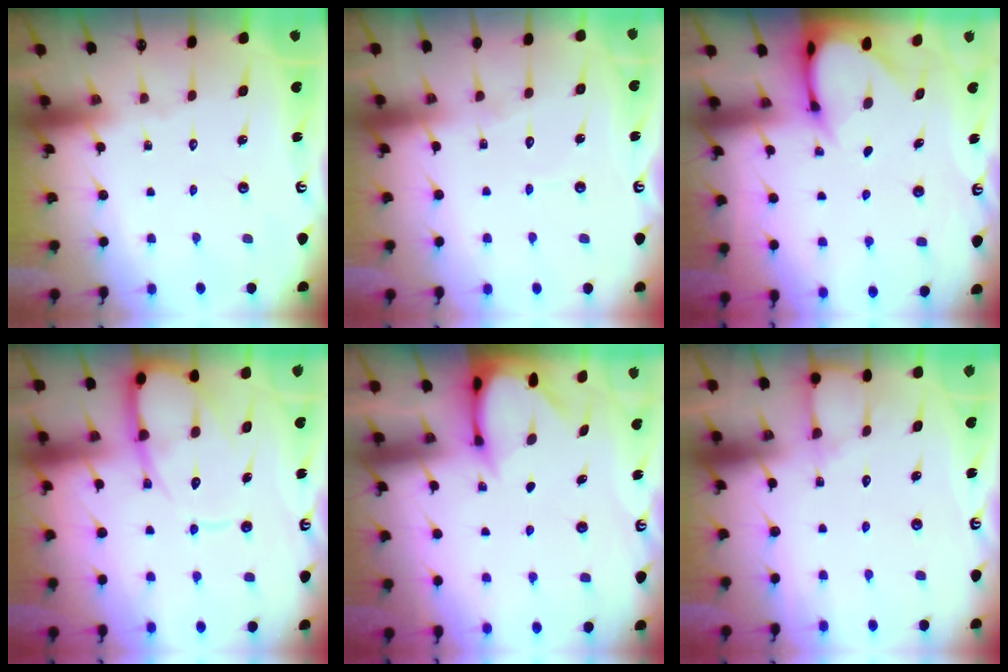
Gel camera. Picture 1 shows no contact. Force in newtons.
{"total": 6.0, "press": 6.0, "slide": 0.5}
{"total": 3.7, "press": 3.7, "slide": 0.2}
{"total": 11.2, "press": 11.1, "slide": 1.2}
{"total": 3.5, "press": 3.4, "slide": 0.3}
{"total": 7.4, "press": 7.4, "slide": 0.5}